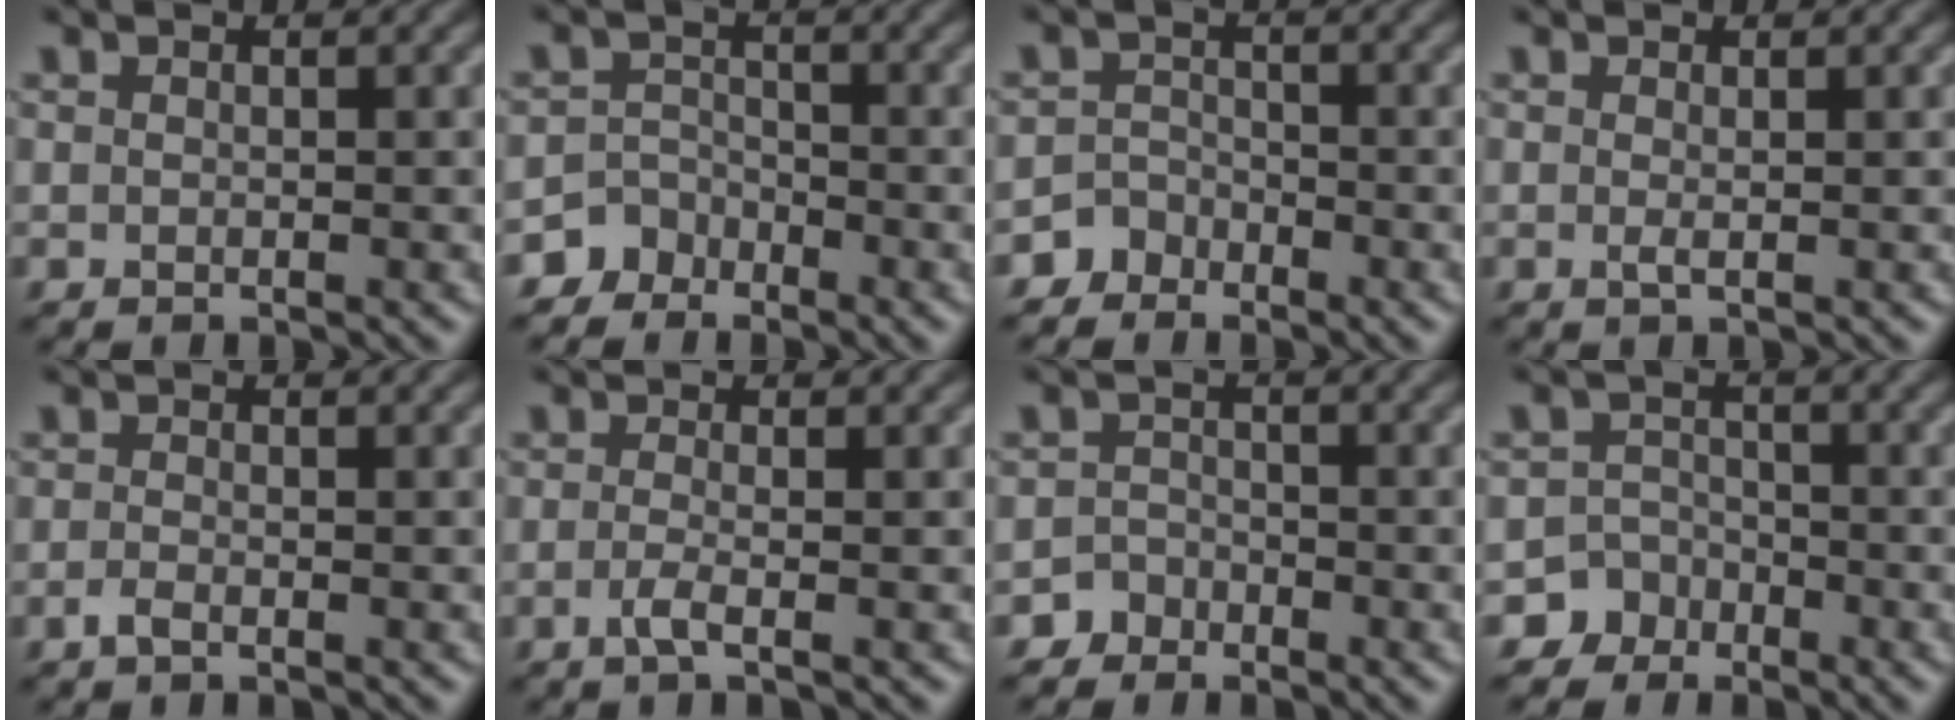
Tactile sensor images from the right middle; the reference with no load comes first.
{"total": 3.4, "force": [-2.8, 2.0, -0.1], "torque": [0.031, 0.008, -0.055]}
{"total": 2.4, "force": [-2.0, 1.3, -0.1], "torque": [0.018, 0.010, -0.040]}
{"total": 0.7, "force": [-0.1, 0.0, 0.7], "torque": [-0.017, 0.000, -0.002]}
{"total": 1.0, "force": [-0.6, 0.2, 0.7], "torque": [-0.020, 0.002, -0.014]}
{"total": 1.8, "force": [-0.7, 0.4, 1.6], "torque": [-0.032, -0.001, -0.020]}
{"total": 2.0, "force": [-1.7, 1.1, -0.1], "torque": [0.011, 0.010, -0.031]}
{"total": 4.1, "force": [-2.9, 2.9, -0.2], "torque": [0.040, 0.002, -0.055]}